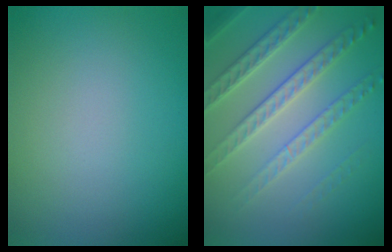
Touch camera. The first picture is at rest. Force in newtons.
{"total": 4.7, "press": 4.0, "slide": 2.5}